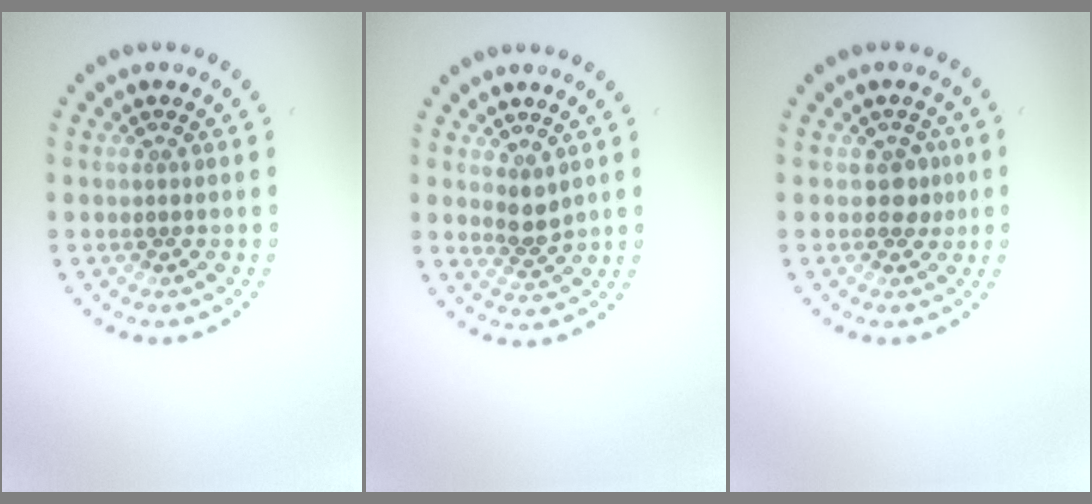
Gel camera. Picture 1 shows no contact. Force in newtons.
{"total": 1.8, "press": 1.6, "slide": 0.8}
{"total": 1.6, "press": 1.4, "slide": 0.7}